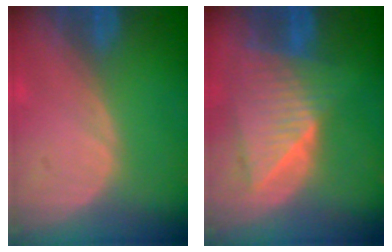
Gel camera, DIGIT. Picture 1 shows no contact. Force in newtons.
{"total": 9.0, "press": 7.9, "slide": 4.3}